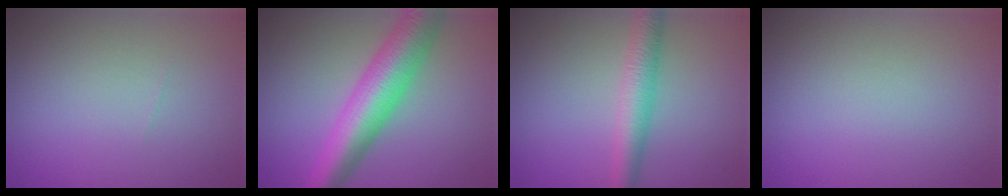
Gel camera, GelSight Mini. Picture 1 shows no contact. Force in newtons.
{"total": 8.4, "press": 8.4, "slide": 0.2}
{"total": 4.0, "press": 4.0, "slide": 0.1}
{"total": 0.0}